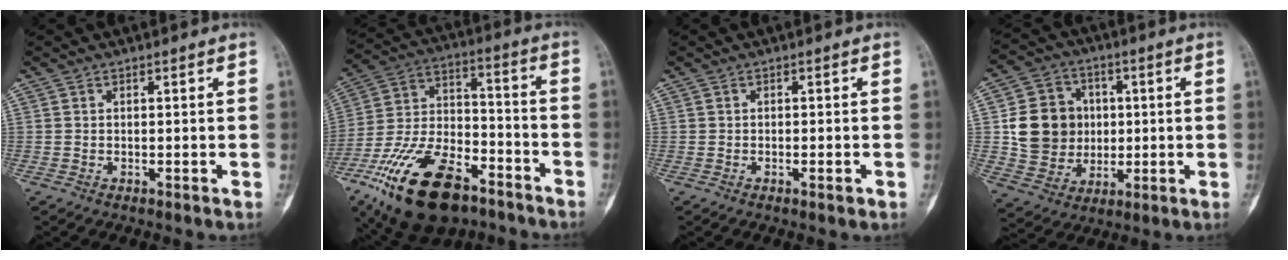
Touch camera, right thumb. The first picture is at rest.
{"total": 23.9, "force": [-14.1, 11.7, 15.4], "torque": [-0.318, 0.052, -0.249]}
{"total": 1.1, "force": [-0.5, 0.4, 0.9], "torque": [-0.014, 0.000, -0.006]}
{"total": 13.7, "force": [1.2, 12.3, 5.9], "torque": [-0.069, 0.010, 0.034]}